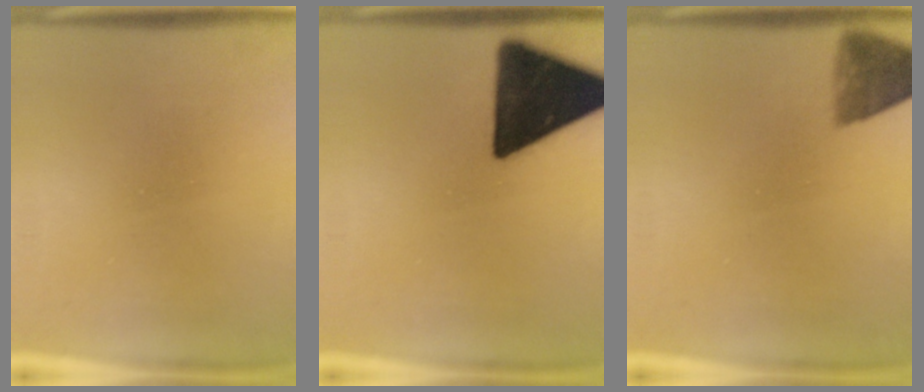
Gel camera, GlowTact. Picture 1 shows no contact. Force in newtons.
{"total": 18.6}
{"total": 3.5}